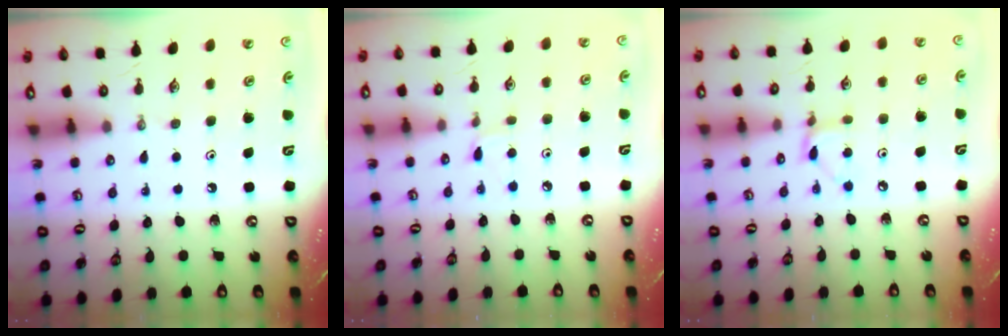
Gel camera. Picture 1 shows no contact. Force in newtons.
{"total": 2.8, "press": 2.7, "slide": 0.5}
{"total": 3.8, "press": 3.8, "slide": 0.4}